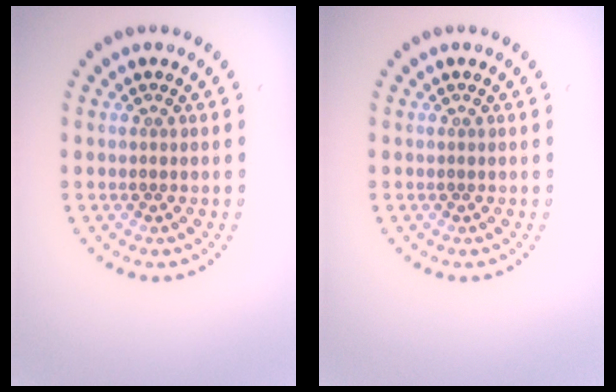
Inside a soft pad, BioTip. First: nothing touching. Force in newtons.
{"total": 0.0}